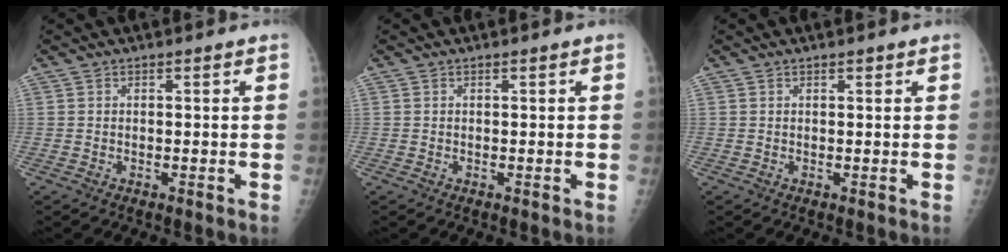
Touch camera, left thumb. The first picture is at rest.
{"total": 0.0}
{"total": 0.6, "force": [0.4, 0.2, 0.4], "torque": [-0.006, -0.002, 0.007]}